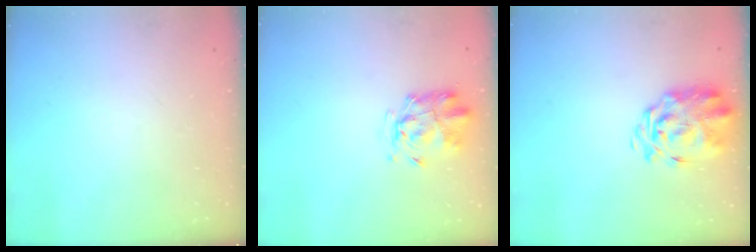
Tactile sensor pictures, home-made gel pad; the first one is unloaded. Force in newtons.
{"total": 2.6, "press": 2.4, "slide": 0.8}
{"total": 4.3, "press": 4.1, "slide": 1.3}